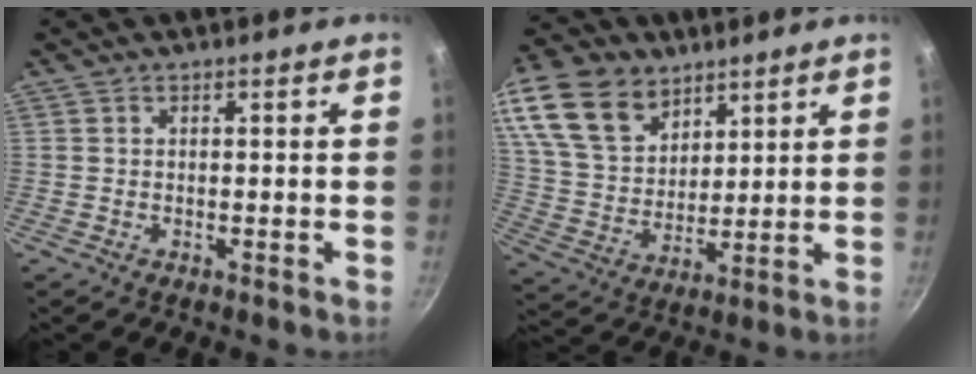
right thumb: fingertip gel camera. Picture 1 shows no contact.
{"total": 20.2, "force": [11.5, 13.3, 10.0], "torque": [-0.189, -0.025, 0.221]}